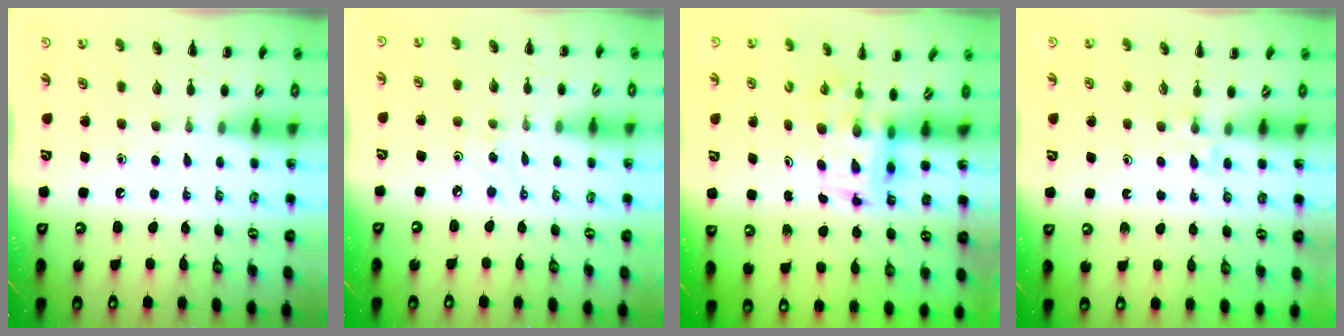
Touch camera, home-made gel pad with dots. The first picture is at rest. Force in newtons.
{"total": 2.5, "press": 2.3, "slide": 0.9}
{"total": 3.5, "press": 3.5, "slide": 0.7}
{"total": 2.9, "press": 2.7, "slide": 1.1}